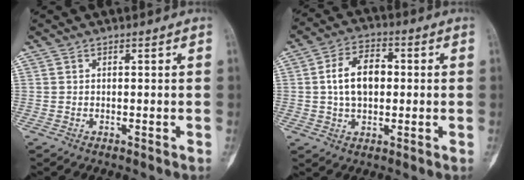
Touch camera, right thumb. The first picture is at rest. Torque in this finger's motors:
{"motor_torque": [1.14, 1.06, 0.36, -0.19, 0.39]}